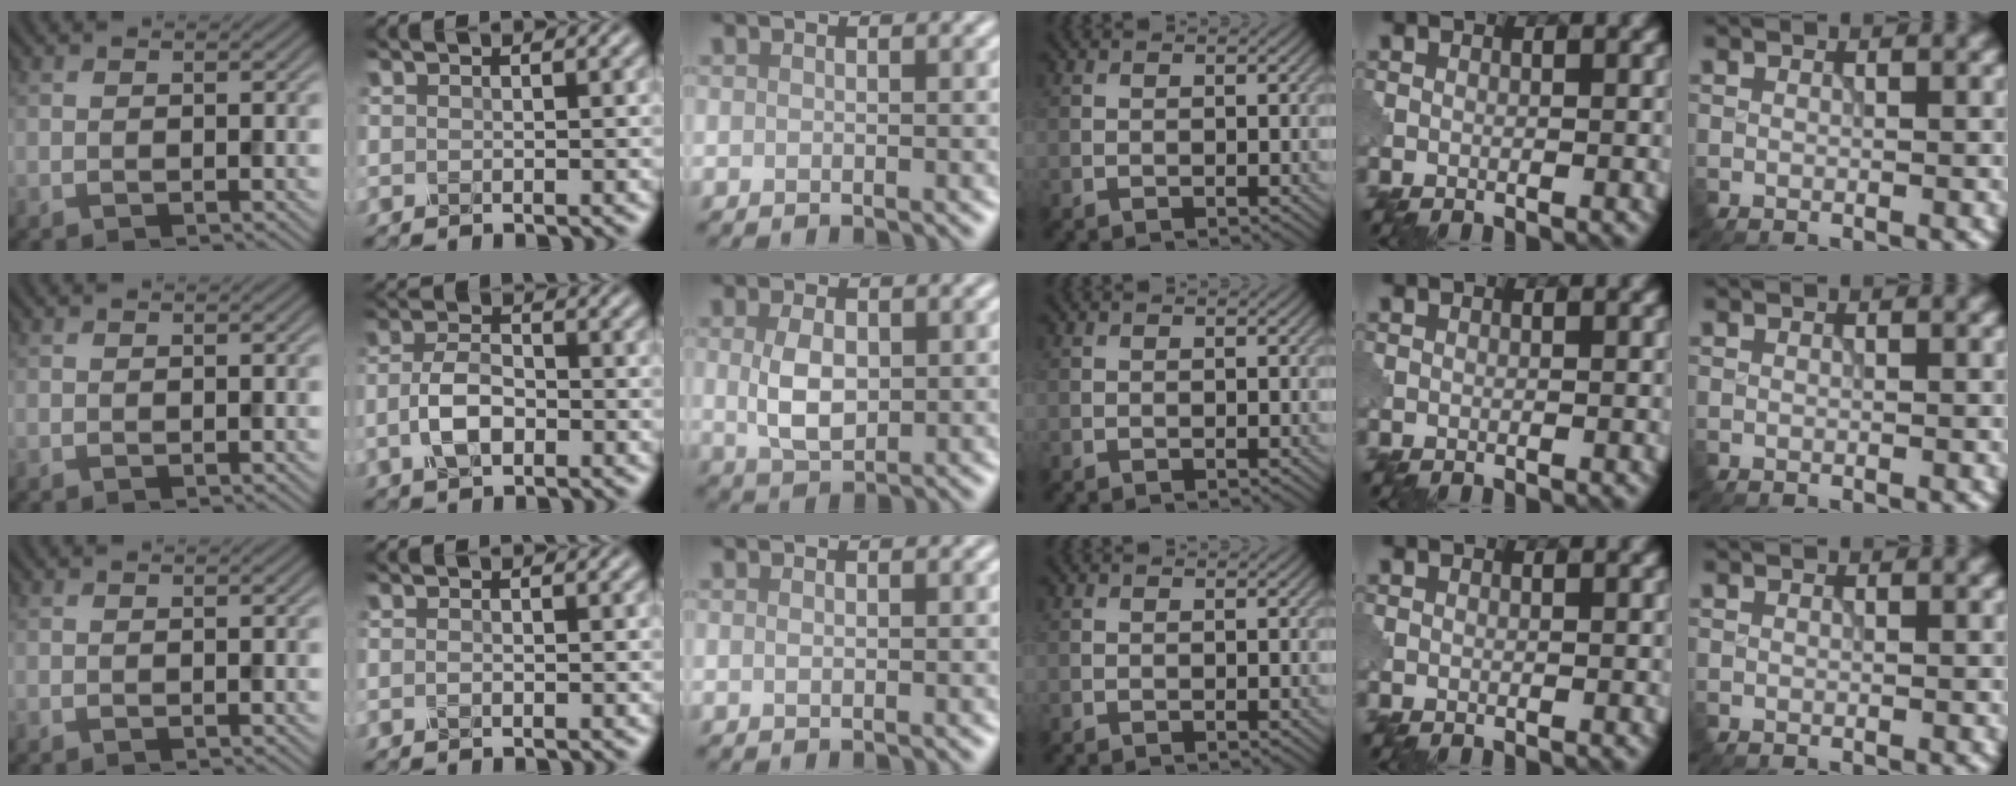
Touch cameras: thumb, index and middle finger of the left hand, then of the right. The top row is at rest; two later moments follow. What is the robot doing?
{"motion": "close", "object": "eyeshadow palette"}